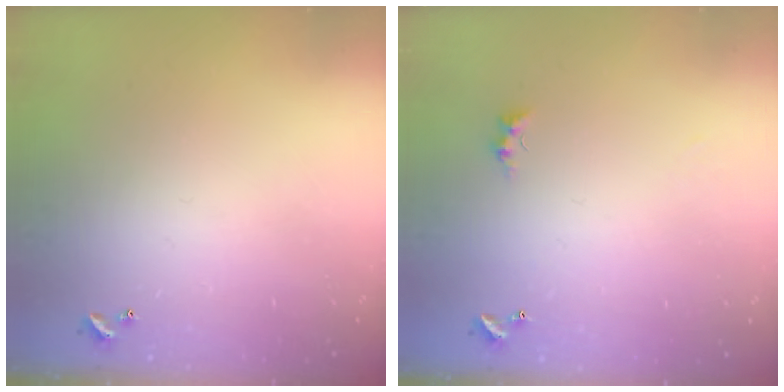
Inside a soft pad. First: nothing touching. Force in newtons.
{"total": 0.9, "press": 0.7, "slide": 0.5}